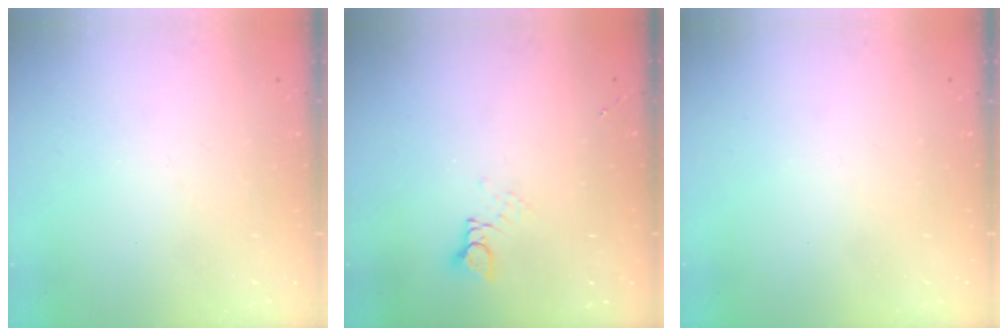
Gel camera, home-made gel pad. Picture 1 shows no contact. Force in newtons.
{"total": 2.9, "press": 2.9, "slide": 0.2}
{"total": 0.0}